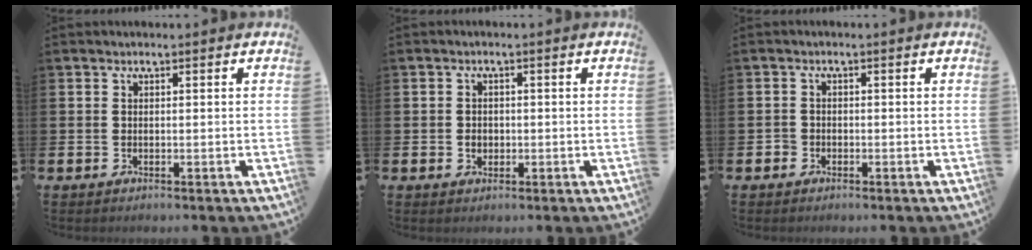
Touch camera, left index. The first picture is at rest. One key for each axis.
{"total": 1.5, "fx": -0.1, "fy": 1.3, "fz": 0.7, "tx": 0.000, "ty": 0.001, "tz": -0.006}
{"total": 1.6, "fx": -1.3, "fy": 0.8, "fz": -0.3, "tx": 0.010, "ty": 0.001, "tz": -0.029}